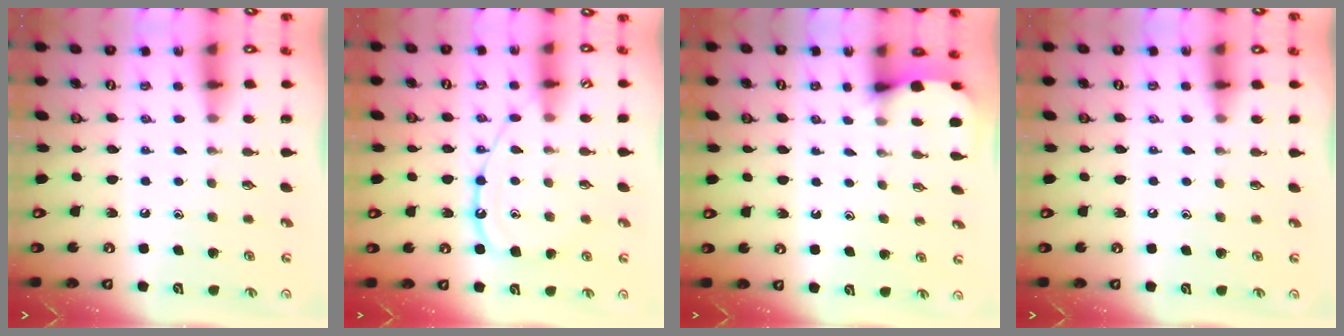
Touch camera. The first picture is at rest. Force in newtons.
{"total": 12.4, "press": 12.4, "slide": 1.2}
{"total": 3.0, "press": 3.0, "slide": 0.4}
{"total": 3.2, "press": 3.1, "slide": 0.5}